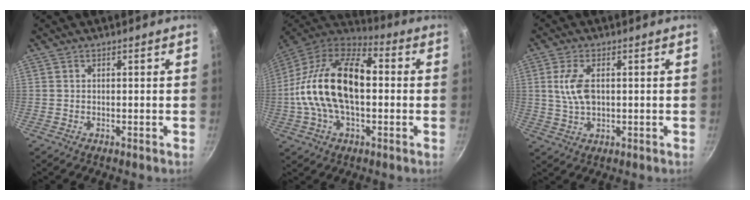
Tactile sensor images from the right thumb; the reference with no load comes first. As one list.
[{"total": 22.6, "force": [0.1, 12.9, 18.6], "torque": [-0.329, 0.037, -0.016]}, {"total": 6.5, "force": [1.0, 3.5, 5.4], "torque": [-0.102, 0.003, 0.019]}]